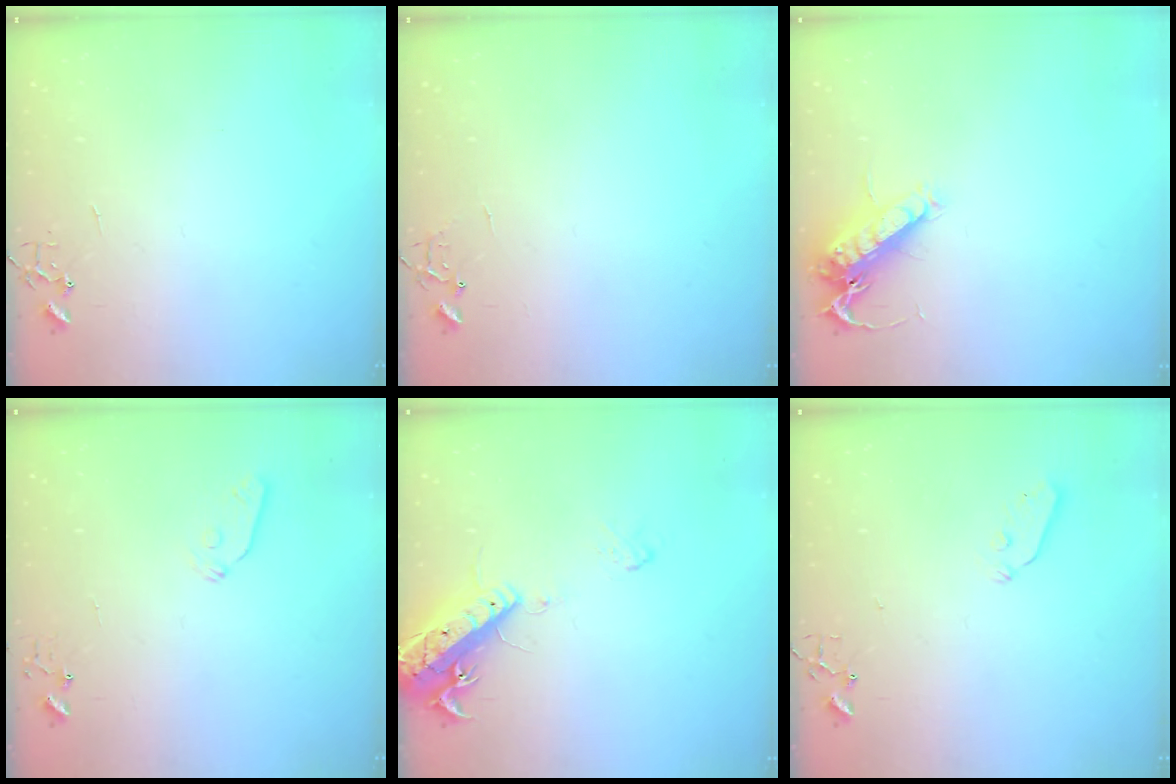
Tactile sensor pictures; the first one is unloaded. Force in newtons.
{"total": 5.8, "press": 5.8, "slide": 0.5}
{"total": 13.8, "press": 13.7, "slide": 1.5}
{"total": 6.0, "press": 5.9, "slide": 0.9}
{"total": 15.1, "press": 14.7, "slide": 3.5}
{"total": 4.3, "press": 4.3, "slide": 0.7}